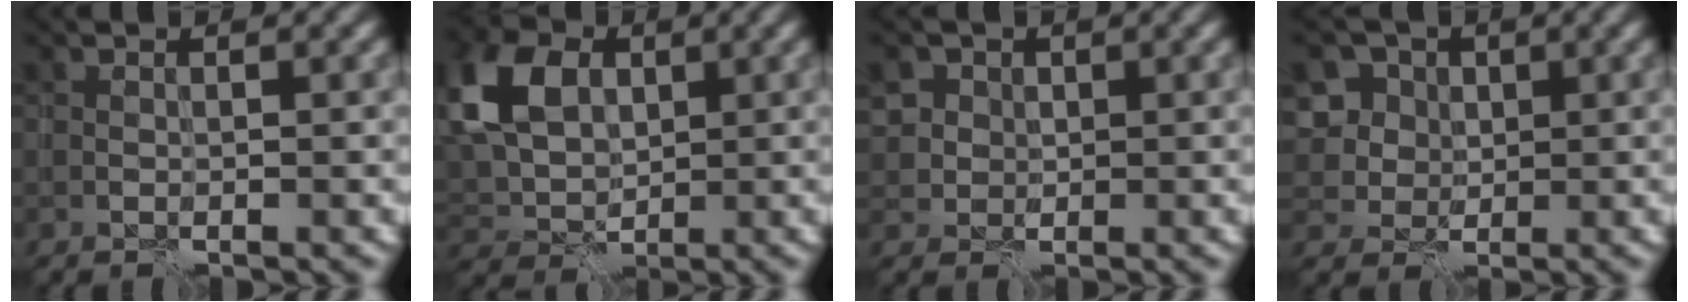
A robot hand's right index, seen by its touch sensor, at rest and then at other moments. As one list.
[{"total": 8.0, "force": [2.4, 5.8, 5.0], "torque": [-0.119, 0.014, 0.036]}, {"total": 3.6, "force": [1.3, 3.2, 1.1], "torque": [-0.028, 0.009, 0.029]}, {"total": 8.1, "force": [2.9, 6.9, 3.2], "torque": [-0.065, 0.019, 0.033]}]